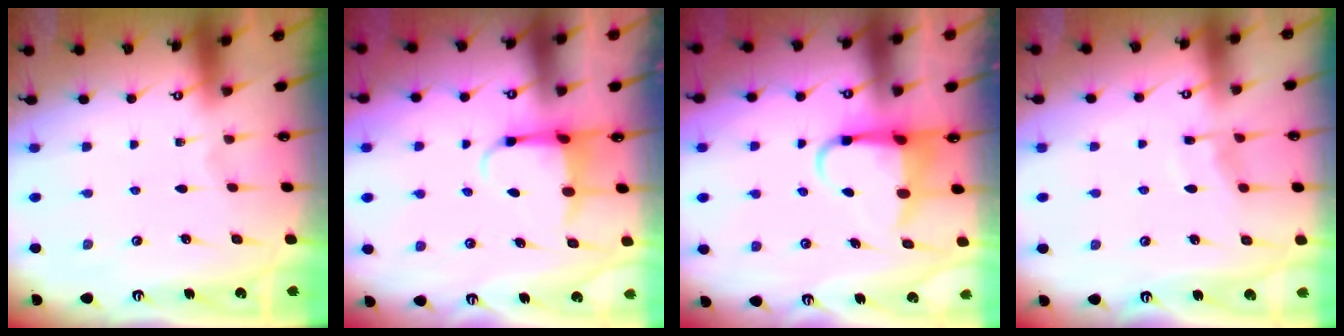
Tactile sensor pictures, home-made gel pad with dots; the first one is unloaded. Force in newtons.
{"total": 3.9, "press": 3.8, "slide": 1.2}
{"total": 5.7, "press": 5.6, "slide": 1.1}
{"total": 6.0, "press": 5.9, "slide": 0.7}